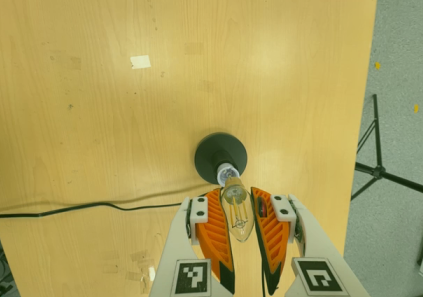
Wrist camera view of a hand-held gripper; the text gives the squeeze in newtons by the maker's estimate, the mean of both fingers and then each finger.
{"total": 20.7, "left": 24.2, "right": 17.3}